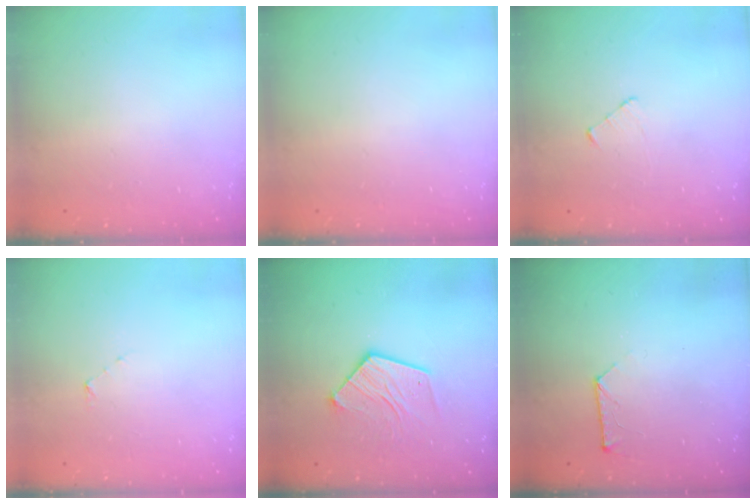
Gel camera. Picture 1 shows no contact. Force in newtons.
{"total": 0.0}
{"total": 2.9, "press": 2.8, "slide": 0.3}
{"total": 3.5, "press": 3.4, "slide": 0.3}
{"total": 12.5, "press": 12.4, "slide": 1.3}
{"total": 7.9, "press": 7.8, "slide": 0.9}